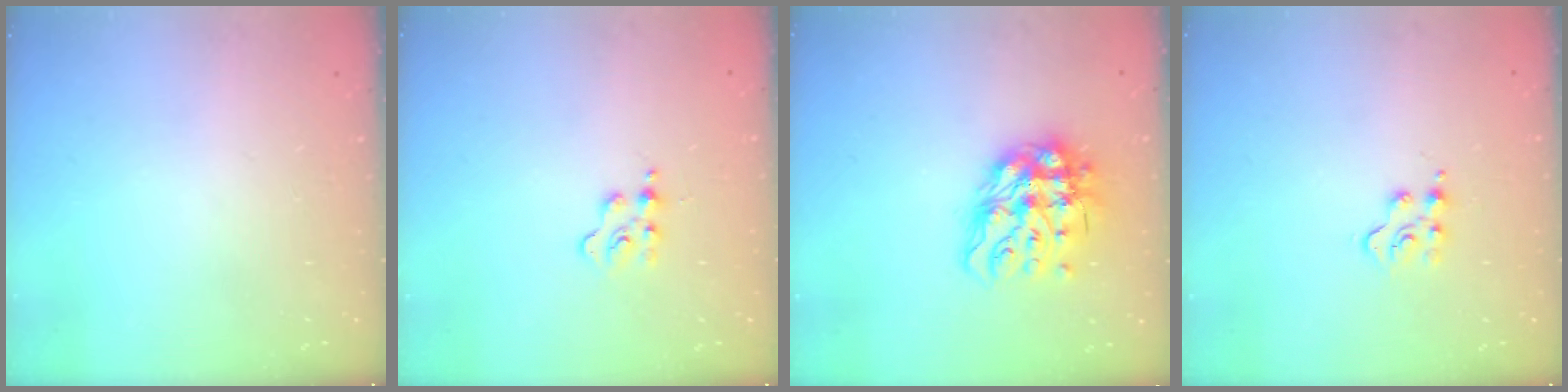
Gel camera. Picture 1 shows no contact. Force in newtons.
{"total": 3.7, "press": 3.6, "slide": 0.4}
{"total": 14.7, "press": 14.7, "slide": 1.2}
{"total": 5.6, "press": 5.6, "slide": 0.6}